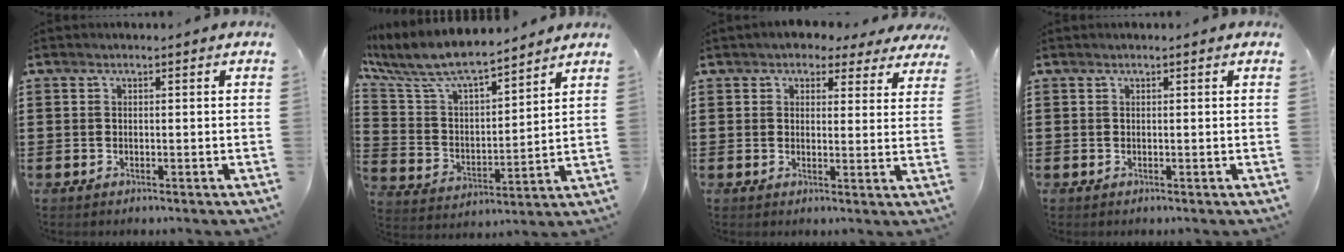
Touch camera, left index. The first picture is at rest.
{"total": 8.6, "force": [7.5, 1.9, 3.8], "torque": [-0.108, -0.044, 0.130]}
{"total": 3.6, "force": [3.0, 1.6, 1.0], "torque": [-0.025, -0.003, 0.054]}
{"total": 0.0}